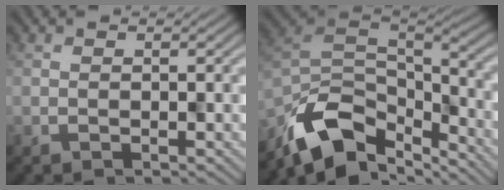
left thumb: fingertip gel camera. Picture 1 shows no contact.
{"total": 11.7, "force": [-7.5, 5.8, 6.8], "torque": [-0.154, -0.011, -0.130]}